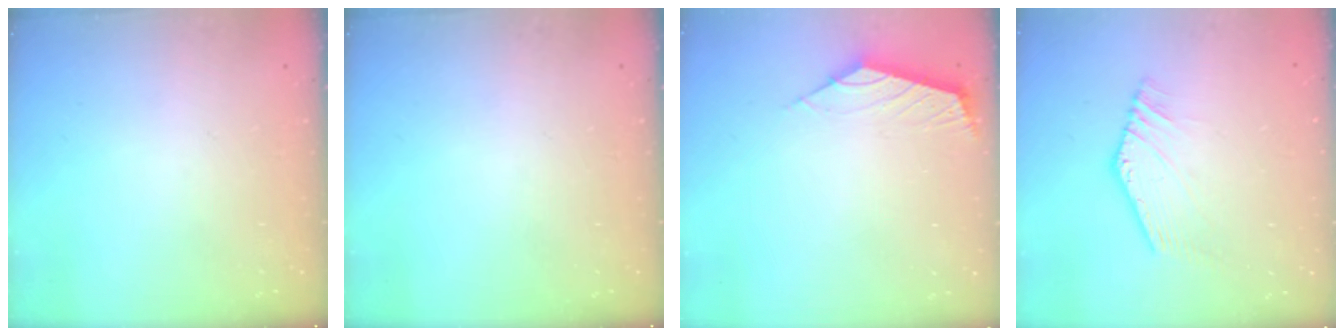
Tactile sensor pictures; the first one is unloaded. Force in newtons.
{"total": 0.0}
{"total": 2.5, "press": 2.4, "slide": 0.7}
{"total": 2.2, "press": 2.2, "slide": 0.3}